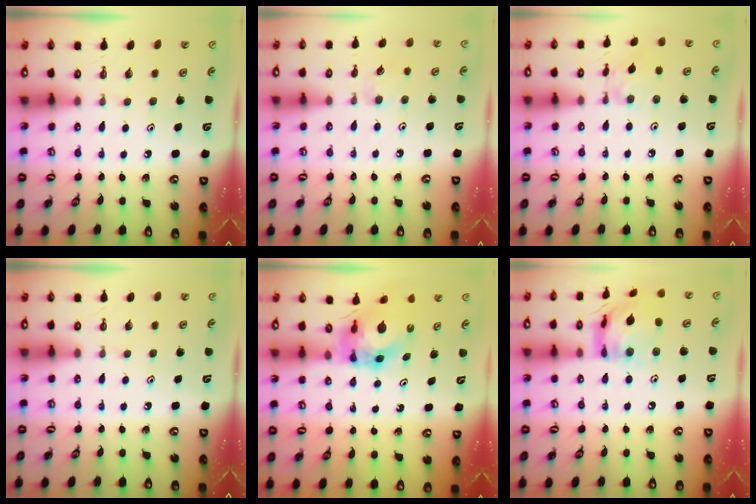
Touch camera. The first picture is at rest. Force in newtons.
{"total": 5.3, "press": 5.3, "slide": 0.7}
{"total": 2.2, "press": 2.2, "slide": 0.0}
{"total": 0.0}
{"total": 5.9, "press": 5.9, "slide": 0.6}
{"total": 14.6, "press": 14.5, "slide": 1.2}